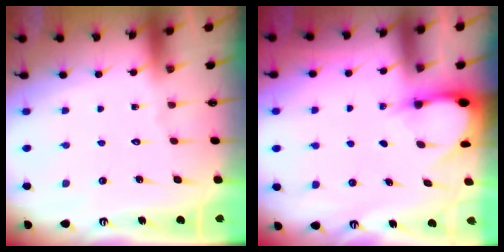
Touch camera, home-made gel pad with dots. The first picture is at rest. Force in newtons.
{"total": 2.9, "press": 2.9, "slide": 0.3}